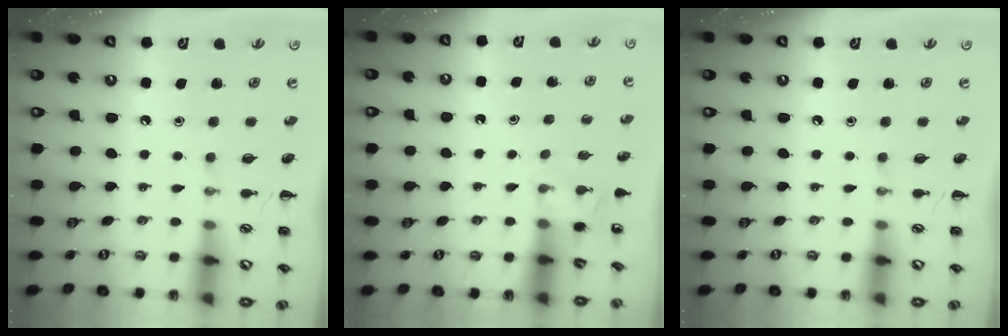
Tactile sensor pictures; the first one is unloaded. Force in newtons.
{"total": 2.2, "press": 2.2, "slide": 0.6}
{"total": 0.0}